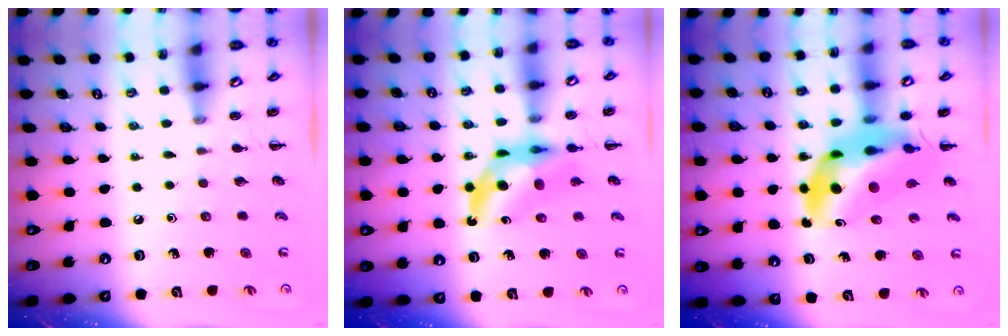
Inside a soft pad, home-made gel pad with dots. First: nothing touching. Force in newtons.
{"total": 10.2, "press": 9.7, "slide": 3.1}
{"total": 13.7, "press": 13.1, "slide": 3.9}